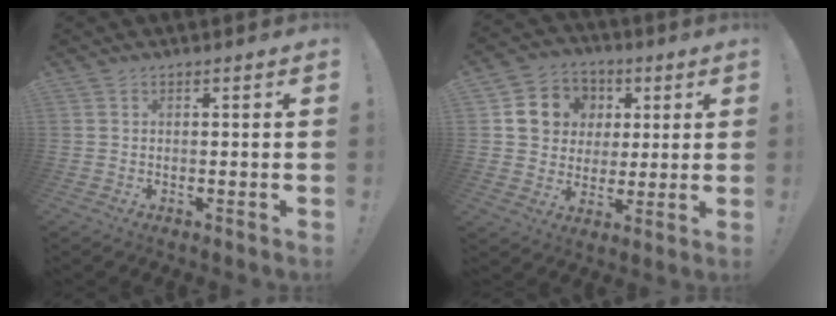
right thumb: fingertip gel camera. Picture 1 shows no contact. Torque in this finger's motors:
{"motor_torque": [1.32, 1.35, 0.11, -0.09, 0.01]}